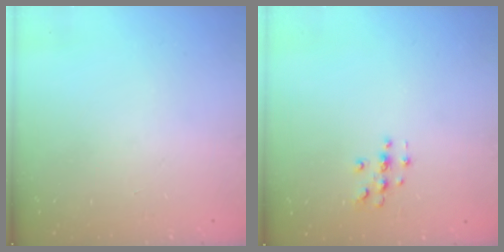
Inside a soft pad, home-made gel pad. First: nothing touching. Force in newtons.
{"total": 3.0, "press": 3.0, "slide": 0.3}